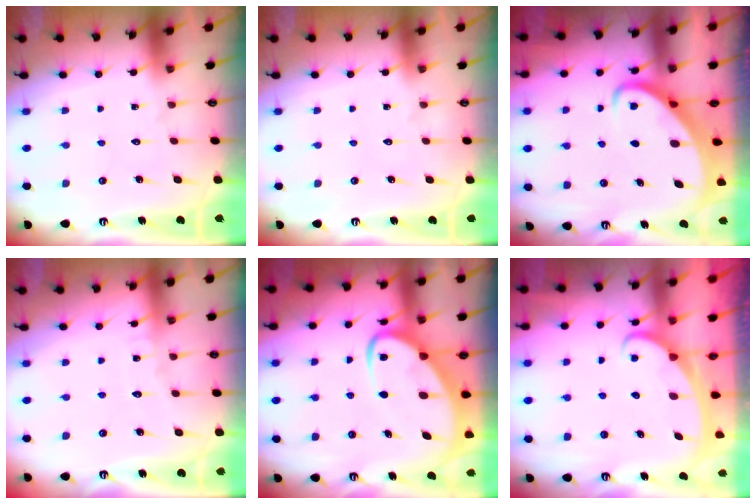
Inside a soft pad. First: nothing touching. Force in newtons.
{"total": 0.0}
{"total": 3.5, "press": 3.5, "slide": 0.4}
{"total": 3.5, "press": 3.4, "slide": 0.3}
{"total": 8.0, "press": 8.0, "slide": 0.9}
{"total": 2.4, "press": 2.4, "slide": 0.3}